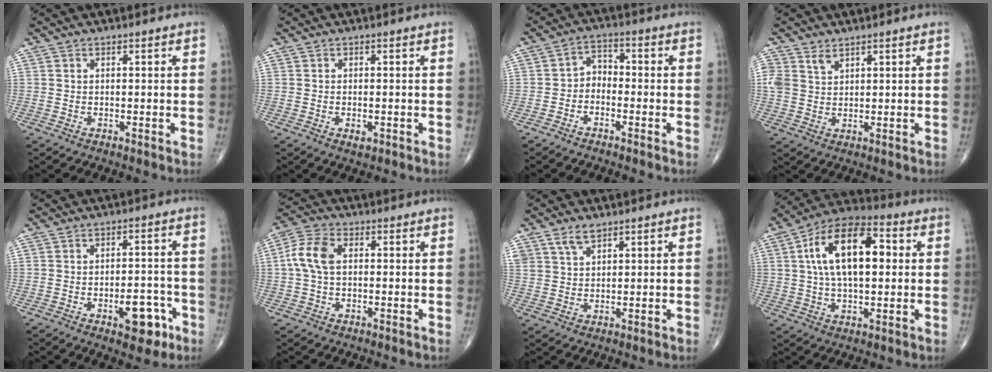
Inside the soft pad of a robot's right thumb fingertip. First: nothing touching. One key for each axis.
{"total": 1.5, "fx": -0.5, "fy": 0.7, "fz": 1.2, "tx": -0.020, "ty": -0.003, "tz": -0.006}
{"total": 4.0, "fx": -1.7, "fy": 2.9, "fz": 2.1, "tx": -0.017, "ty": 0.028, "tz": -0.044}
{"total": 4.1, "fx": 2.6, "fy": 2.7, "fz": 1.6, "tx": -0.024, "ty": -0.011, "tz": 0.058}
{"total": 7.8, "fx": -3.5, "fy": 3.9, "fz": 5.8, "tx": -0.057, "ty": 0.025, "tz": -0.043}
{"total": 7.1, "fx": 0.8, "fy": 4.4, "fz": 5.6, "tx": -0.125, "ty": 0.020, "tz": 0.009}
{"total": 4.1, "fx": 2.9, "fy": 2.0, "fz": 2.1, "tx": -0.032, "ty": -0.013, "tz": 0.060}
{"total": 17.7, "fx": 3.3, "fy": 9.0, "fz": 14.8, "tx": -0.242, "ty": 0.023, "tz": 0.048}